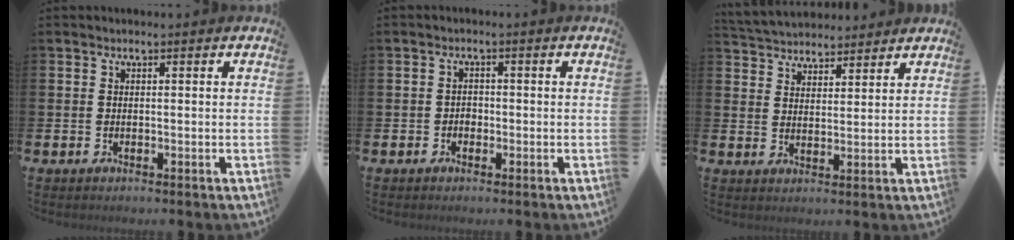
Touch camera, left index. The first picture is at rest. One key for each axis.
{"total": 1.3, "fx": -0.6, "fy": 1.1, "fz": 0.4, "tx": -0.009, "ty": 0.003, "tz": -0.014}
{"total": 4.7, "fx": 4.5, "fy": 1.1, "fz": -0.4, "tx": -0.013, "ty": -0.022, "tz": 0.083}